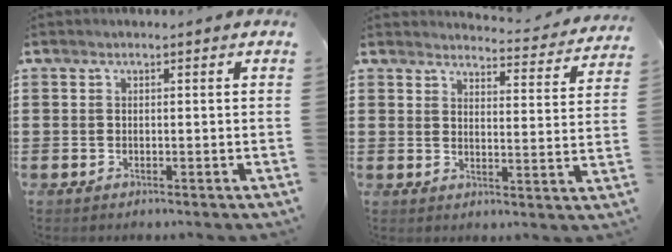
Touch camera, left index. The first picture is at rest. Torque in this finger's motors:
{"motor_torque": [-0.57, 0.73, -0.02, -0.01]}